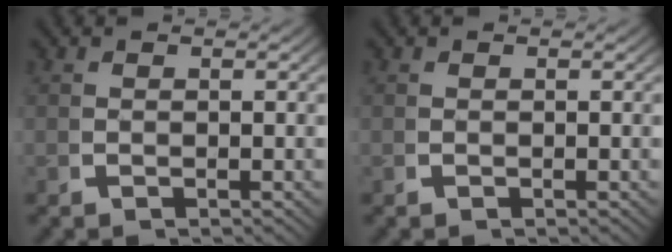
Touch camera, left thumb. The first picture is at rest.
{"total": 0.0}